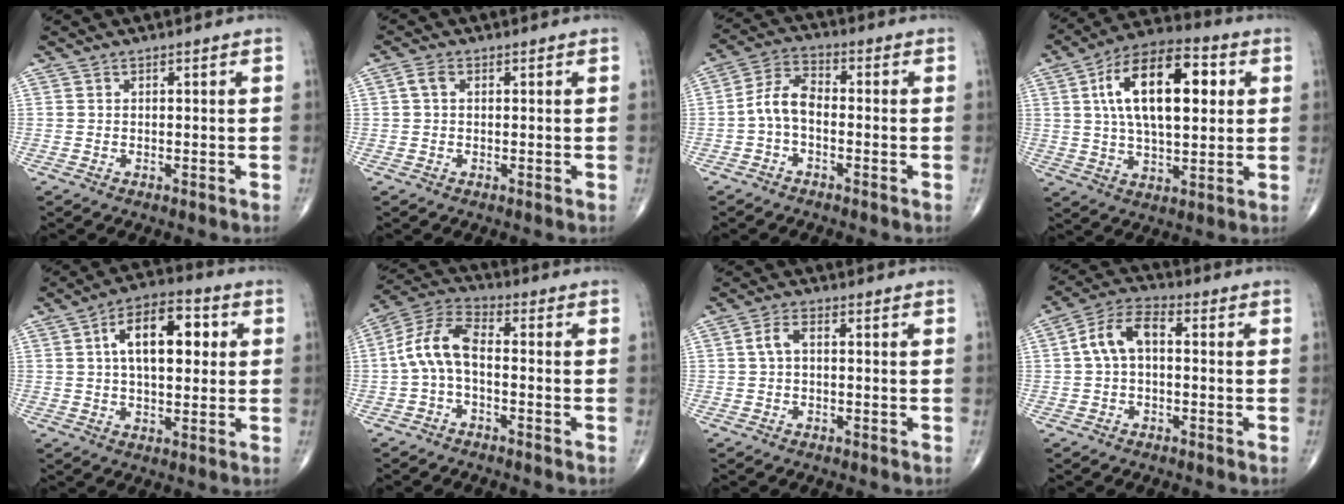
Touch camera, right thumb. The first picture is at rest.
{"total": 2.0, "force": [0.4, 1.3, 1.5], "torque": [-0.030, 0.008, 0.007]}
{"total": 6.3, "force": [-1.5, 3.5, 5.0], "torque": [-0.096, 0.028, -0.039]}
{"total": 19.2, "force": [4.4, 9.2, 16.3], "torque": [-0.258, 0.013, 0.068]}
{"total": 13.6, "force": [2.9, 7.0, 11.3], "torque": [-0.161, 0.016, 0.041]}
{"total": 8.9, "force": [-1.1, 4.4, 7.6], "torque": [-0.158, 0.035, -0.034]}
{"total": 3.0, "force": [0.2, 1.6, 2.6], "torque": [-0.054, 0.011, 0.002]}
{"total": 7.8, "force": [0.4, 4.4, 6.5], "torque": [-0.124, 0.029, -0.003]}